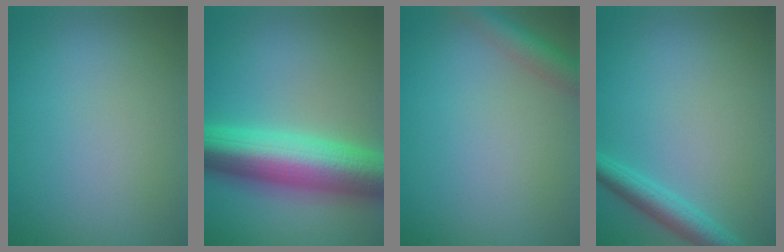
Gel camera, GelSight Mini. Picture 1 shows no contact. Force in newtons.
{"total": 10.5, "press": 10.5, "slide": 0.0}
{"total": 2.9, "press": 2.9, "slide": 0.2}
{"total": 2.8, "press": 2.8, "slide": 0.1}